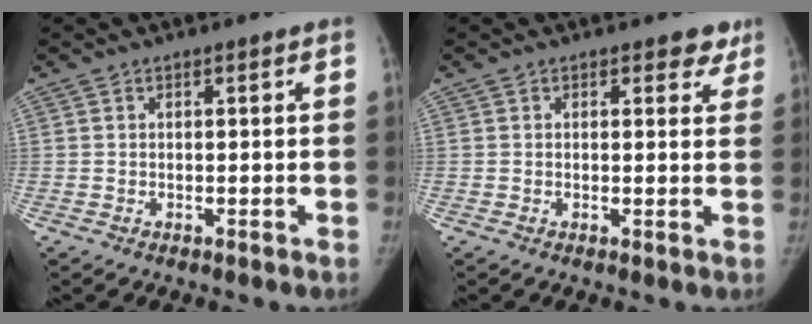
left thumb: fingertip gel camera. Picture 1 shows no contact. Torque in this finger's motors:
{"motor_torque": [0.45, -0.14, 0.35, -0.56, 0.07]}